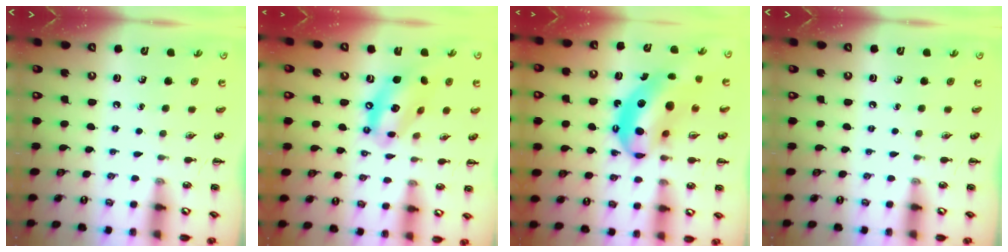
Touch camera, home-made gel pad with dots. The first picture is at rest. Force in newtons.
{"total": 14.0, "press": 13.6, "slide": 3.5}
{"total": 15.7, "press": 15.0, "slide": 4.4}
{"total": 0.0}